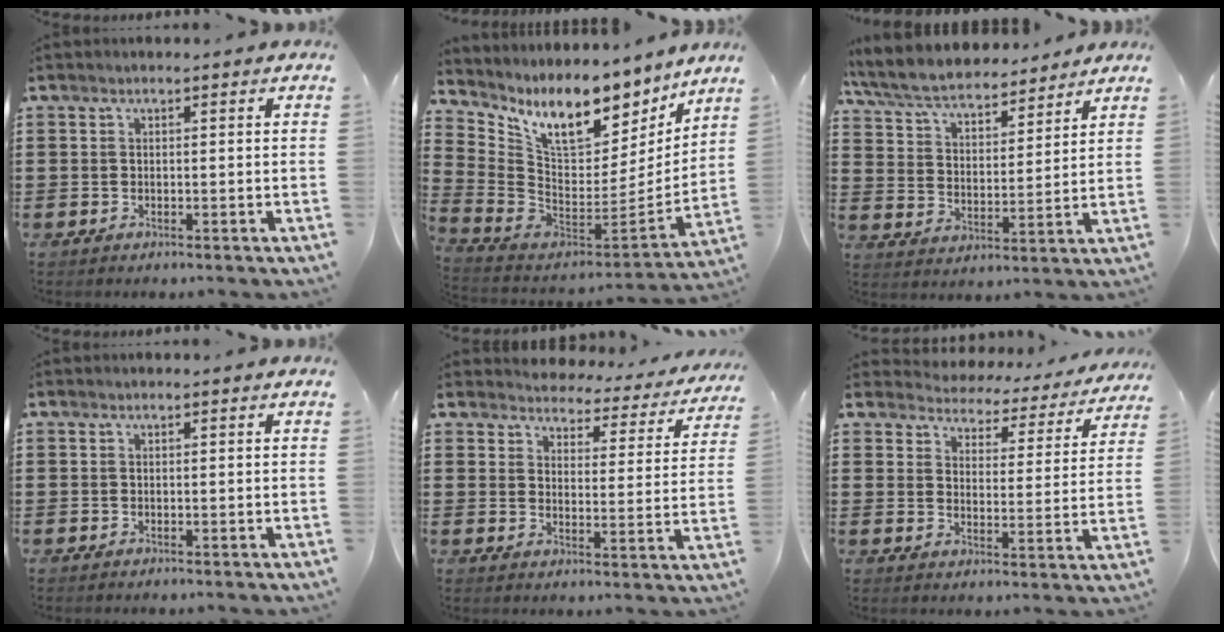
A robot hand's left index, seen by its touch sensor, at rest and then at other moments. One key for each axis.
{"total": 12.4, "fx": 8.9, "fy": 4.8, "fz": 7.2, "tx": -0.154, "ty": -0.057, "tz": 0.156}
{"total": 7.4, "fx": 6.9, "fy": 1.3, "fz": 2.5, "tx": -0.078, "ty": -0.032, "tz": 0.120}
{"total": 0.0}
{"total": 3.6, "fx": 3.5, "fy": 0.5, "fz": 0.0, "tx": -0.023, "ty": -0.030, "tz": 0.057}
{"total": 3.4, "fx": 3.4, "fy": 0.4, "fz": -0.2, "tx": -0.021, "ty": -0.029, "tz": 0.052}